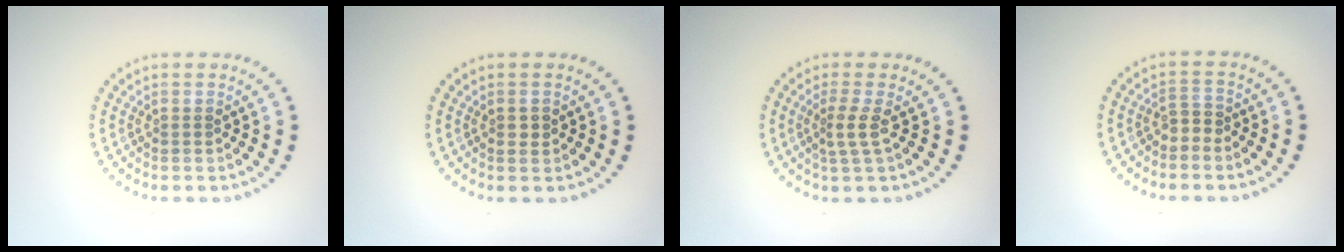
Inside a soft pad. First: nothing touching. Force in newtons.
{"total": 1.0, "press": 1.0, "slide": 0.1}
{"total": 1.9, "press": 1.3, "slide": 1.3}
{"total": 1.2, "press": 0.8, "slide": 0.9}